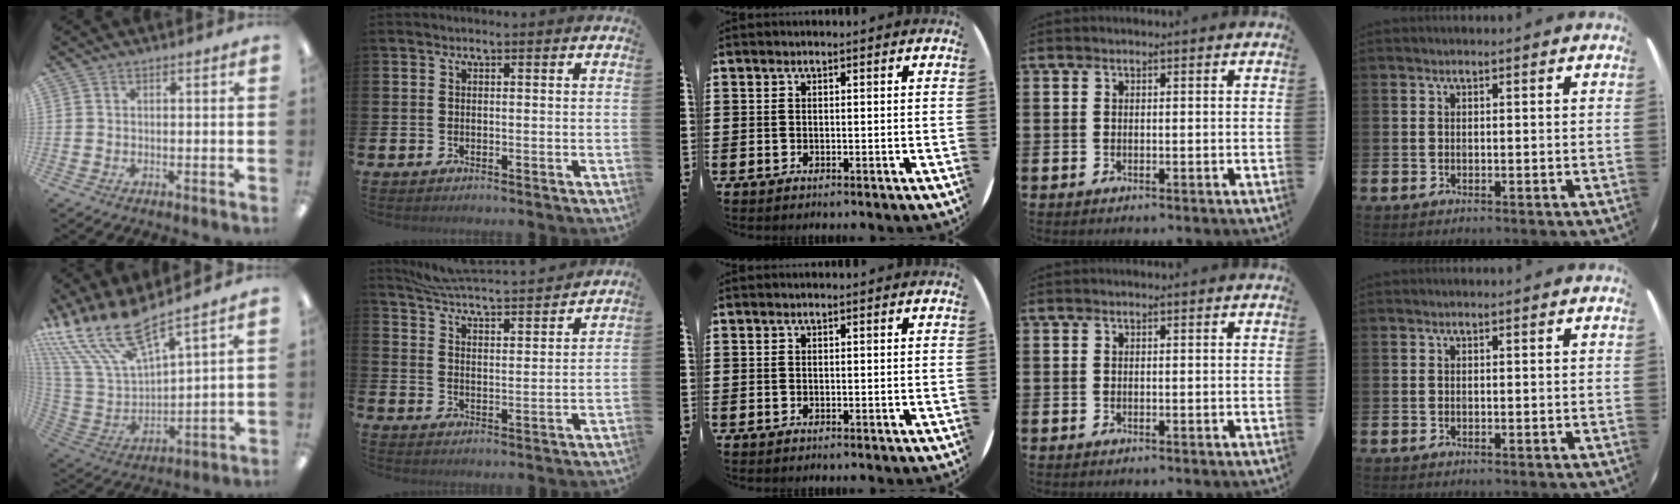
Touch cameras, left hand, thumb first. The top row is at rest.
{"thumb": {"total": 18.0, "force": [14.1, 4.8, 10.2], "torque": [-0.262, -0.101, 0.250]}, "index": {"total": 5.6, "force": [5.5, 0.1, 1.0], "torque": [-0.044, -0.046, 0.093]}}